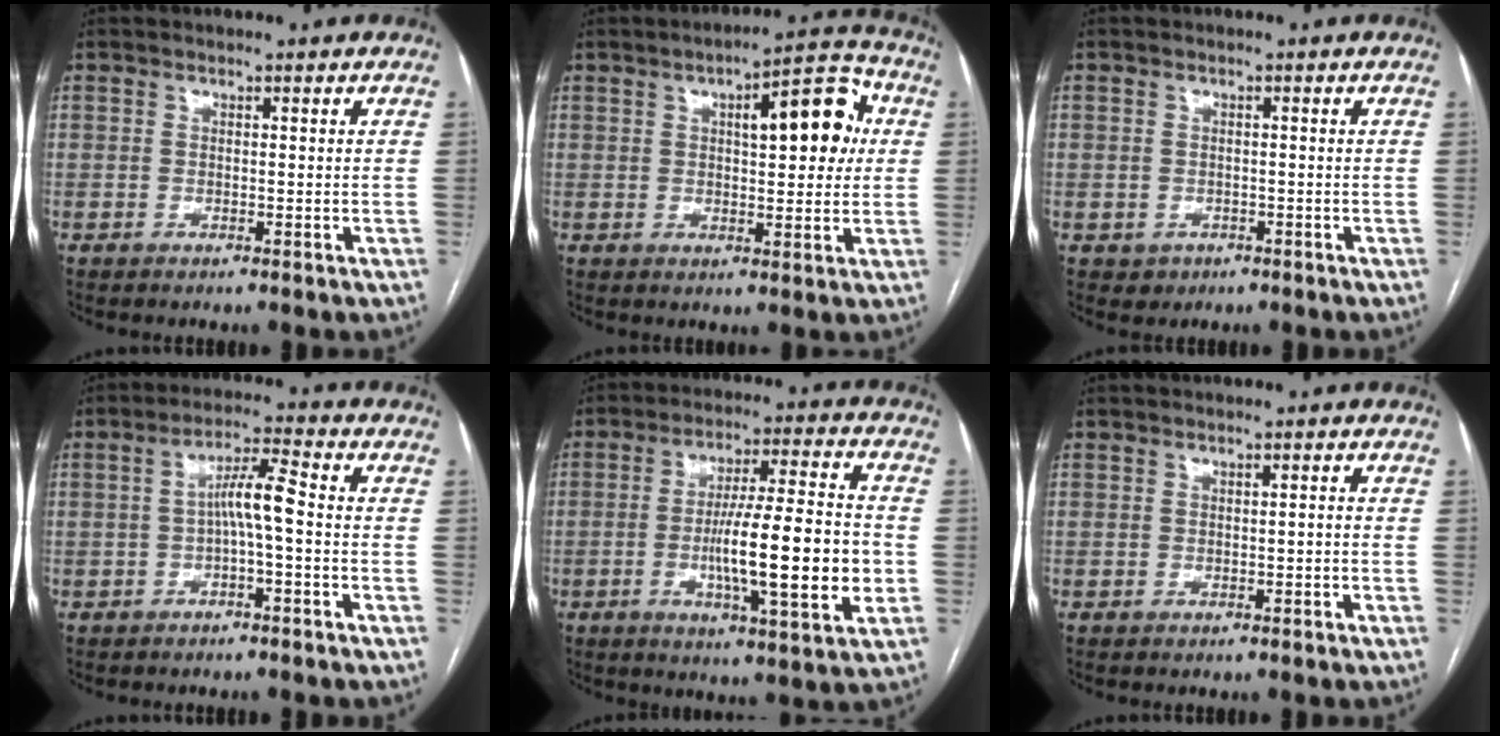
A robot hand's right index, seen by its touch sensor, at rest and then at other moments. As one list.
[{"total": 11.3, "force": [2.7, 3.5, 10.4], "torque": [-0.136, 0.030, 0.034]}, {"total": 2.2, "force": [-0.8, 2.1, 0.2], "torque": [0.004, 0.008, -0.008]}, {"total": 5.4, "force": [-0.6, 0.3, 5.3], "torque": [-0.090, 0.021, -0.010]}, {"total": 15.9, "force": [-2.6, 1.3, 15.6], "torque": [-0.254, -0.002, -0.043]}, {"total": 0.6, "force": [-0.2, 0.1, 0.5], "torque": [-0.008, 0.002, -0.002]}]